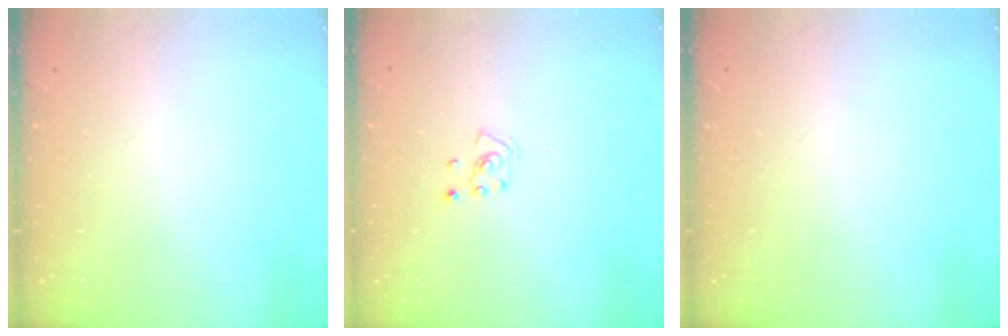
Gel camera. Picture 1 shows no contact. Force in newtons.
{"total": 2.2, "press": 2.2, "slide": 0.3}
{"total": 0.0}